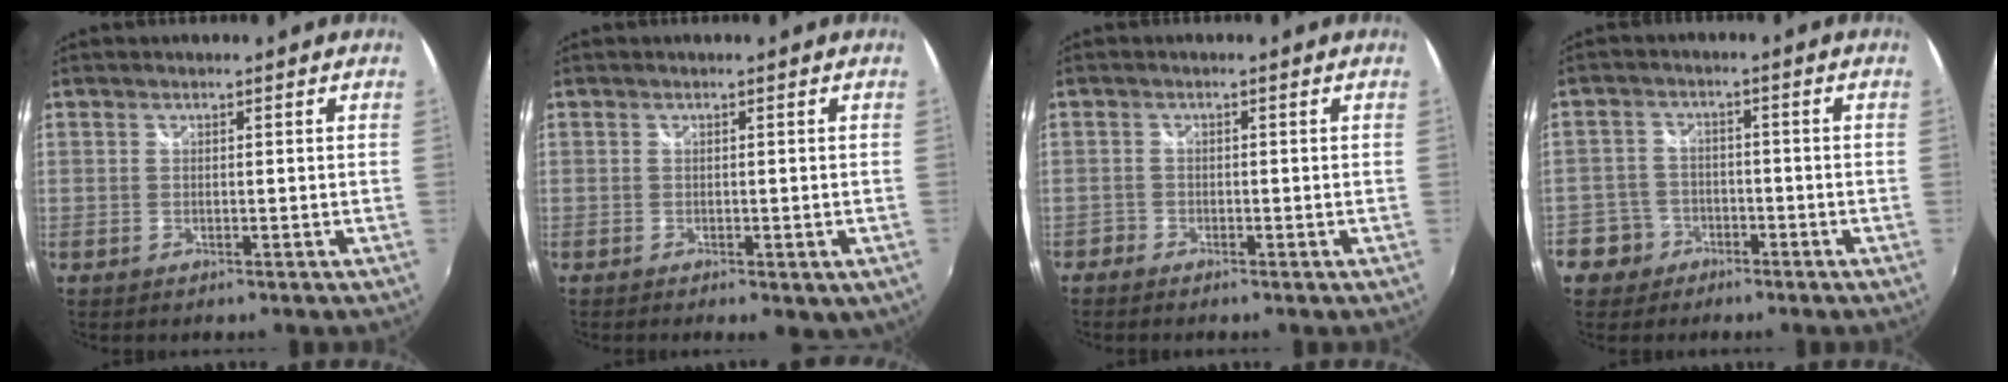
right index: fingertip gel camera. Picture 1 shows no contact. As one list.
[{"total": 4.2, "force": [-2.0, 1.6, 3.3], "torque": [-0.051, -0.021, -0.021]}, {"total": 1.6, "force": [-1.3, 0.8, 0.2], "torque": [-0.010, -0.004, -0.029]}, {"total": 6.2, "force": [-3.2, 5.2, 0.8], "torque": [-0.031, 0.018, -0.059]}]